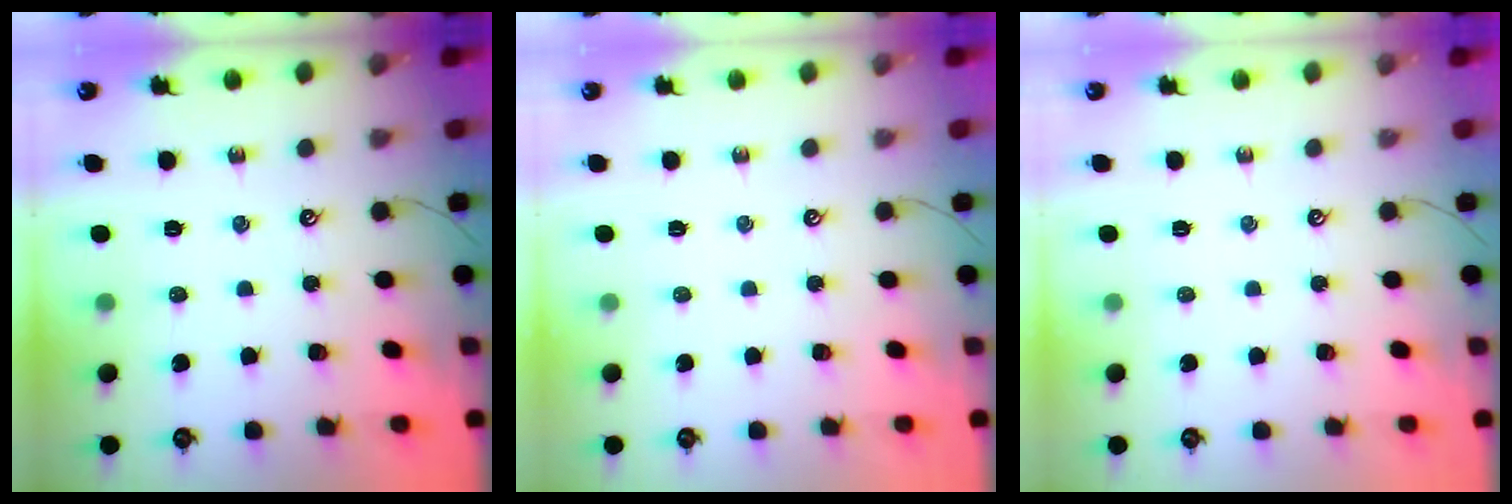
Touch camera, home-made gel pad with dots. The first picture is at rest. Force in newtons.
{"total": 0.0}
{"total": 0.0}